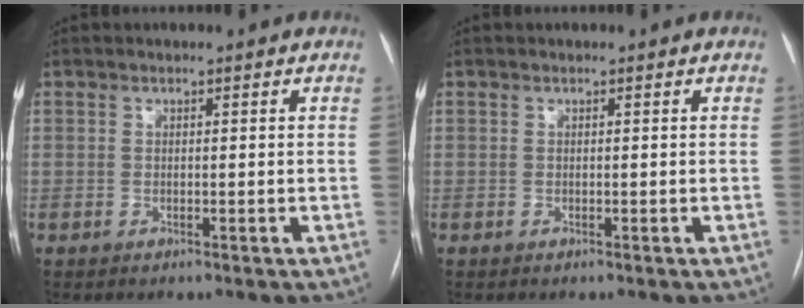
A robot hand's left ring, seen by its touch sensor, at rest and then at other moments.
{"total": 0.0}